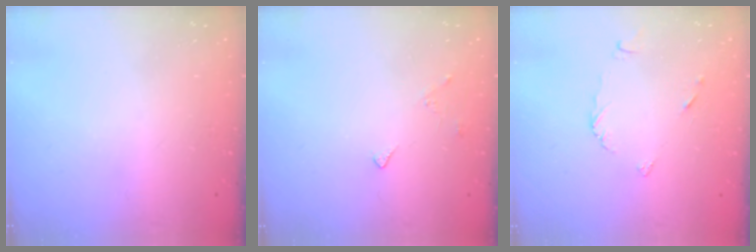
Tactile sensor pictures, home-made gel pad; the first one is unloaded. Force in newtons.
{"total": 3.3, "press": 3.2, "slide": 0.6}
{"total": 4.2, "press": 4.2, "slide": 0.5}